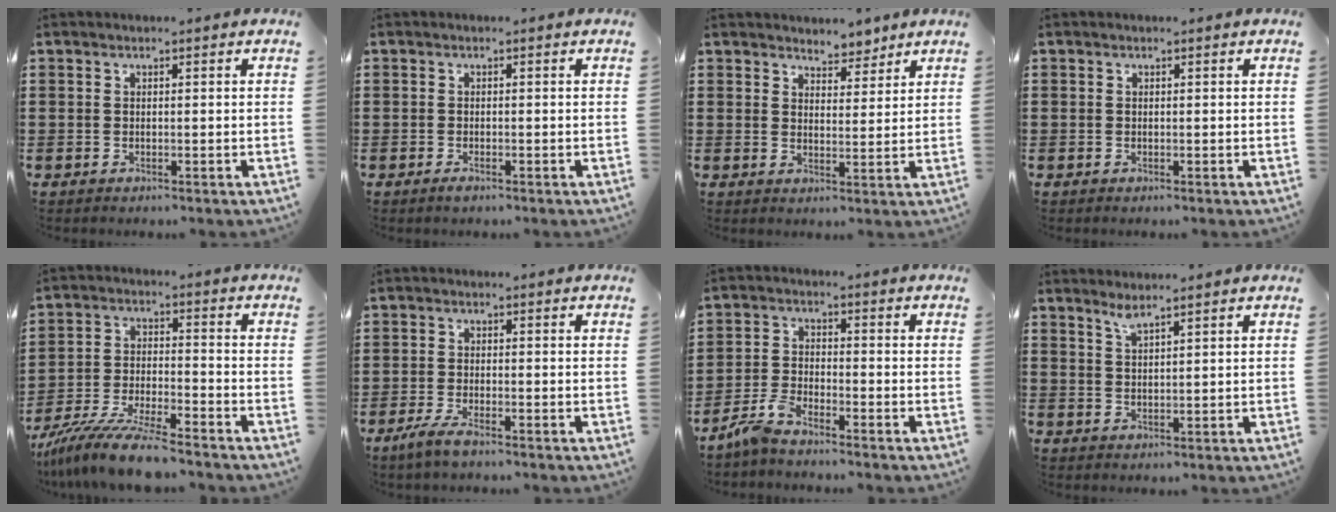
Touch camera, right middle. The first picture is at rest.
{"total": 0.9, "force": [-0.7, 0.3, 0.4], "torque": [-0.009, -0.004, -0.013]}
{"total": 3.9, "force": [3.6, 1.4, -0.1], "torque": [-0.003, -0.010, 0.067]}
{"total": 0.5, "force": [-0.2, 0.5, 0.0], "torque": [0.001, 0.005, -0.006]}
{"total": 10.3, "force": [-9.2, 0.9, 4.6], "torque": [-0.088, 0.014, -0.179]}
{"total": 3.1, "force": [-2.3, 0.6, 1.9], "torque": [-0.053, -0.002, -0.050]}
{"total": 4.5, "force": [-4.0, 0.8, 1.9], "torque": [-0.053, 0.002, -0.083]}
{"total": 1.9, "force": [1.7, 0.2, 0.9], "torque": [-0.022, 0.000, 0.031]}